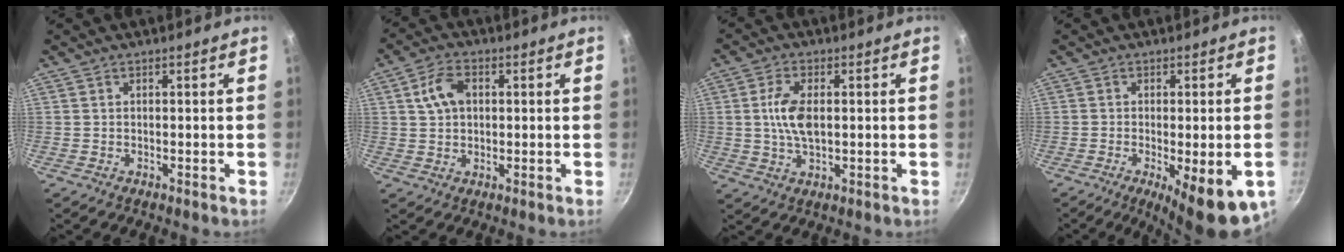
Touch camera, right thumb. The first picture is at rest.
{"total": 6.5, "force": [1.4, 4.4, 4.5], "torque": [-0.074, 0.010, 0.022]}
{"total": 7.3, "force": [0.6, 3.8, 6.2], "torque": [-0.121, 0.004, 0.012]}
{"total": 12.0, "force": [-4.4, 3.3, 10.7], "torque": [-0.137, -0.005, -0.054]}